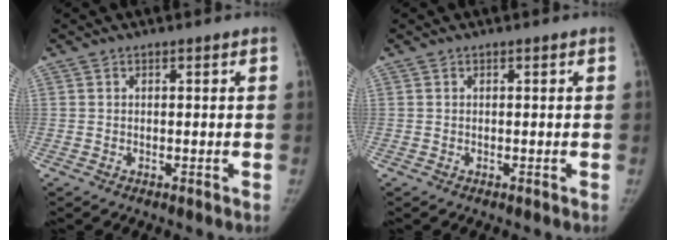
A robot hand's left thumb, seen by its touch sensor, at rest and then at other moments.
{"total": 0.0}